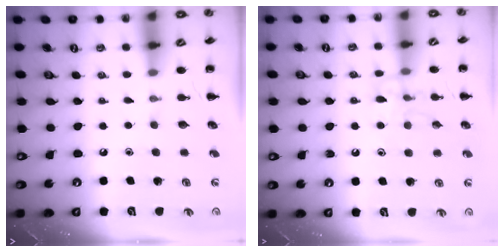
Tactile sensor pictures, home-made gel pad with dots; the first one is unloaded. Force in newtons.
{"total": 10.4, "press": 10.3, "slide": 1.0}